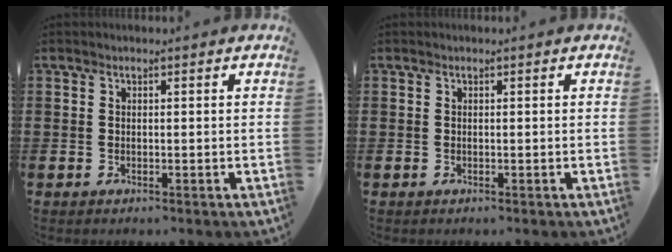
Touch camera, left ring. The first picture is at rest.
{"total": 0.0}